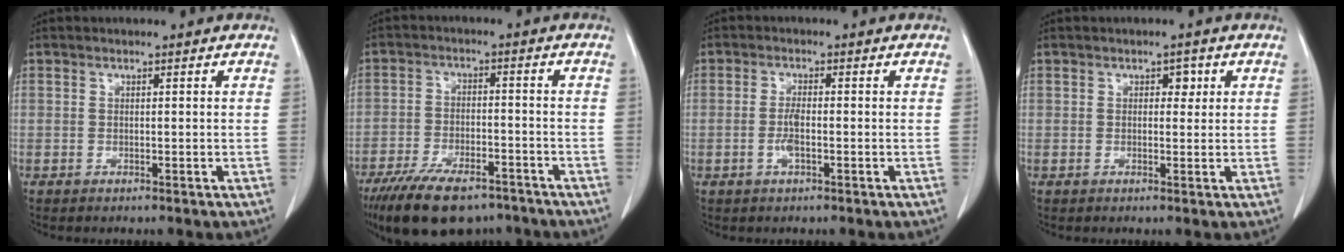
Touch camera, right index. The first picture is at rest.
{"total": 14.7, "force": [-11.1, 5.7, 7.8], "torque": [-0.147, -0.012, -0.180]}
{"total": 2.6, "force": [-0.8, 0.6, 2.4], "torque": [-0.053, 0.000, -0.016]}
{"total": 1.9, "force": [0.7, 1.2, 1.2], "torque": [-0.010, 0.005, 0.007]}